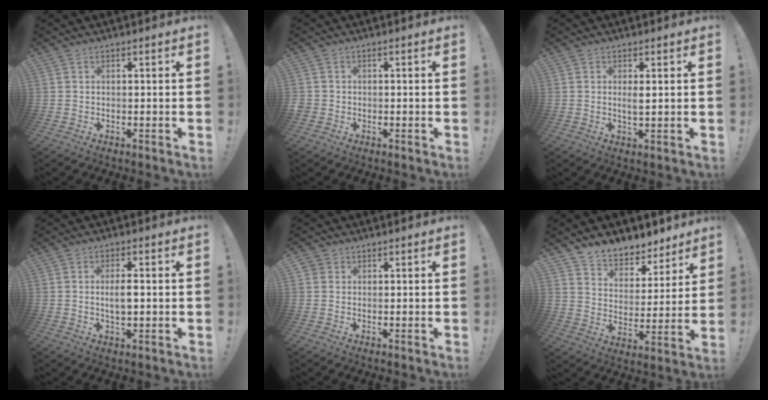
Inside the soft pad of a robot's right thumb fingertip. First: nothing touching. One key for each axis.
{"total": 1.7, "fx": -0.4, "fy": 1.6, "fz": 0.5, "tx": -0.015, "ty": 0.007, "tz": -0.005}
{"total": 2.3, "fx": 0.6, "fy": 0.5, "fz": 2.1, "tx": -0.027, "ty": -0.009, "tz": 0.007}
{"total": 4.5, "fx": 0.1, "fy": 1.8, "fz": 4.2, "tx": -0.068, "ty": -0.003, "tz": -0.003}
{"total": 1.8, "fx": 1.2, "fy": 1.3, "fz": 0.4, "tx": -0.001, "ty": -0.005, "tz": 0.021}
{"total": 8.0, "fx": 6.9, "fy": 3.9, "fz": 1.0, "tx": -0.025, "ty": -0.065, "tz": 0.133}